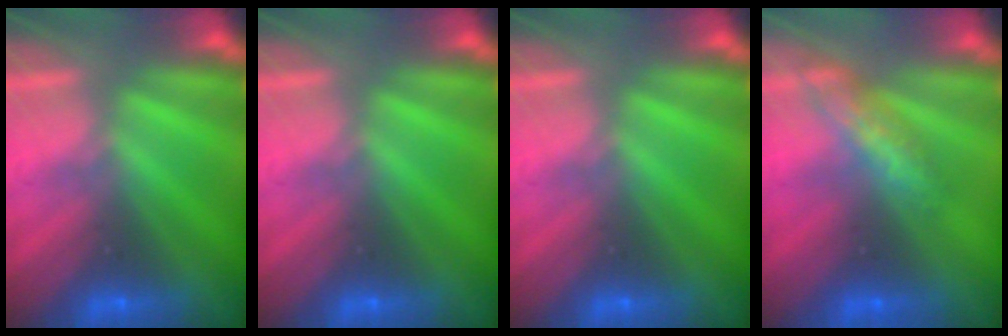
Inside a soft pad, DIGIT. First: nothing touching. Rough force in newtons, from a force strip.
{"total": 0.0}
{"total": 0.0}
{"total": 2.7}